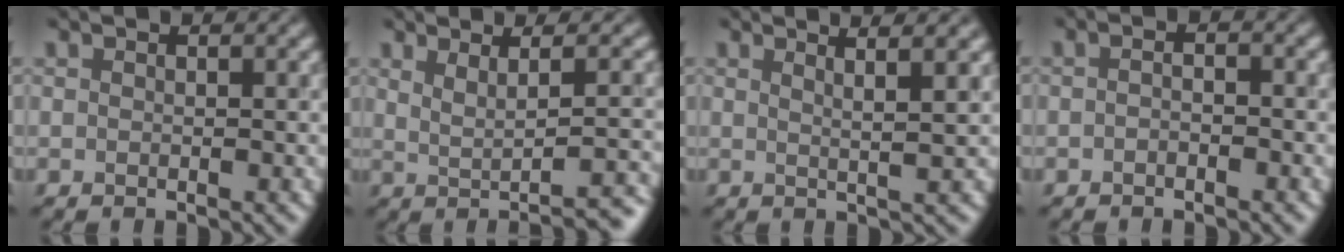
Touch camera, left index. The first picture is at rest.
{"total": 4.7, "force": [0.4, 1.8, 4.4], "torque": [-0.023, 0.015, 0.013]}
{"total": 4.4, "force": [2.8, 1.0, 3.3], "torque": [-0.034, 0.031, 0.021]}
{"total": 0.9, "force": [-0.9, -0.2, 0.2], "torque": [-0.012, -0.002, -0.007]}